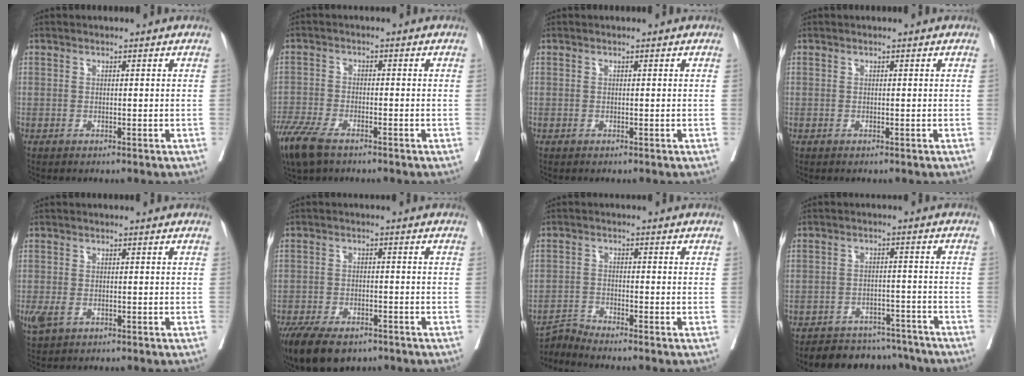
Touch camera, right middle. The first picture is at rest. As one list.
[{"total": 8.5, "force": [-6.1, 2.9, 5.0], "torque": [-0.099, -0.017, -0.111]}, {"total": 0.0}, {"total": 0.0}, {"total": 2.7, "force": [-0.9, 1.7, 2.0], "torque": [-0.052, -0.007, -0.010]}, {"total": 10.6, "force": [-7.6, 4.7, 5.7], "torque": [-0.099, -0.010, -0.118]}, {"total": 3.3, "force": [-2.9, -1.5, -0.8], "torque": [0.010, -0.014, -0.055]}, {"total": 11.2, "force": [-10.2, 4.5, 1.7], "torque": [-0.011, 0.020, -0.129]}]